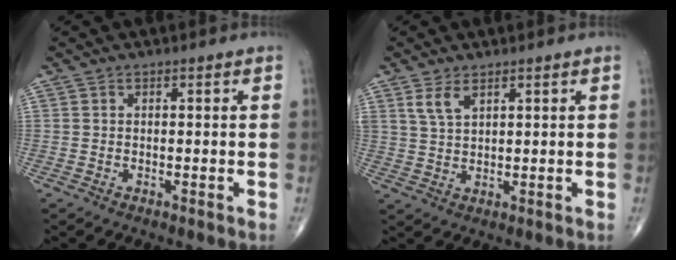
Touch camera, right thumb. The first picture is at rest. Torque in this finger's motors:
{"motor_torque": [0.06, 0.07, 0.56, 0.61, 0.22]}